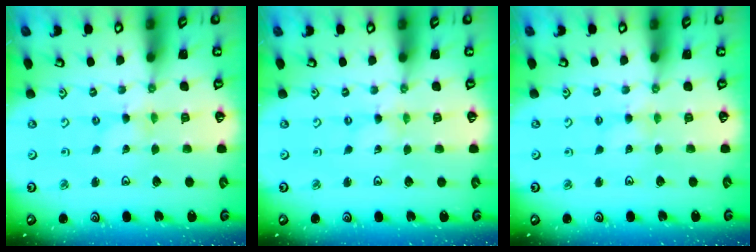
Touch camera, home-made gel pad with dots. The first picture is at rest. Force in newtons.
{"total": 0.0}
{"total": 2.2, "press": 2.1, "slide": 0.4}